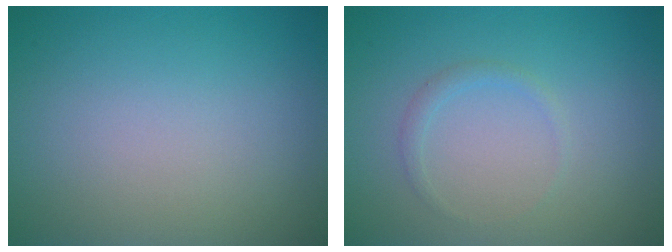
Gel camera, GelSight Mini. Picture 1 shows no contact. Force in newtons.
{"total": 0.9, "press": 0.9, "slide": 0.1}